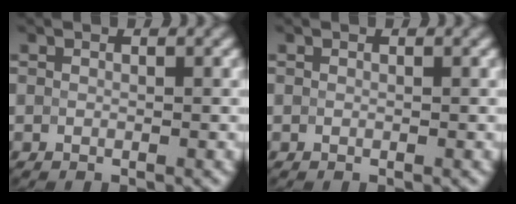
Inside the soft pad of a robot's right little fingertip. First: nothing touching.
{"total": 0.0}